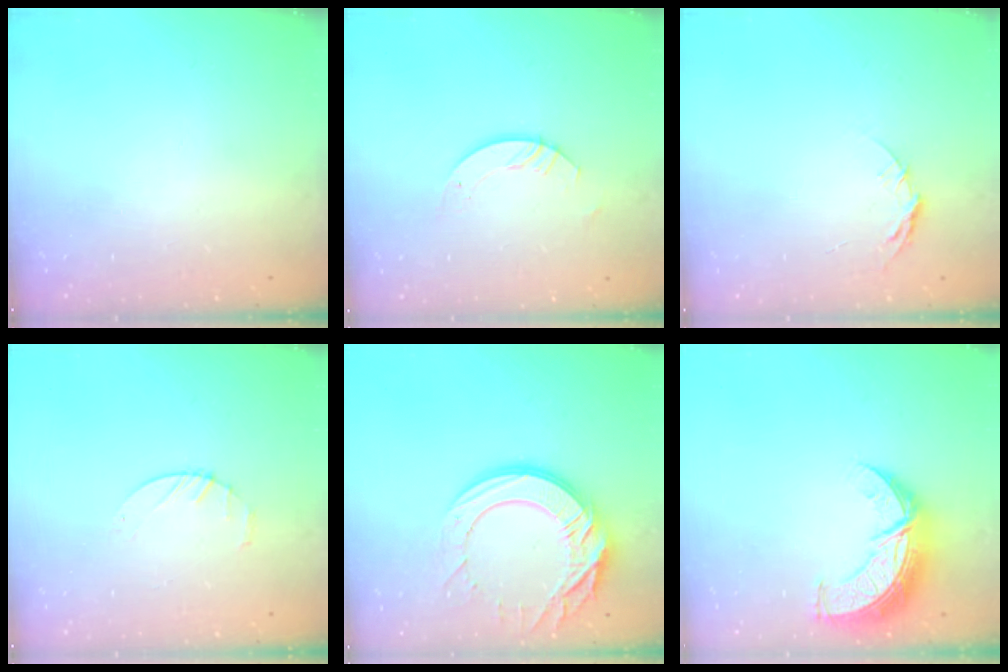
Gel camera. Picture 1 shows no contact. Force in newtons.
{"total": 3.7, "press": 3.7, "slide": 0.3}
{"total": 6.5, "press": 6.5, "slide": 0.6}
{"total": 2.4, "press": 2.3, "slide": 0.3}
{"total": 17.9, "press": 17.8, "slide": 1.9}
{"total": 11.2, "press": 11.2, "slide": 0.9}